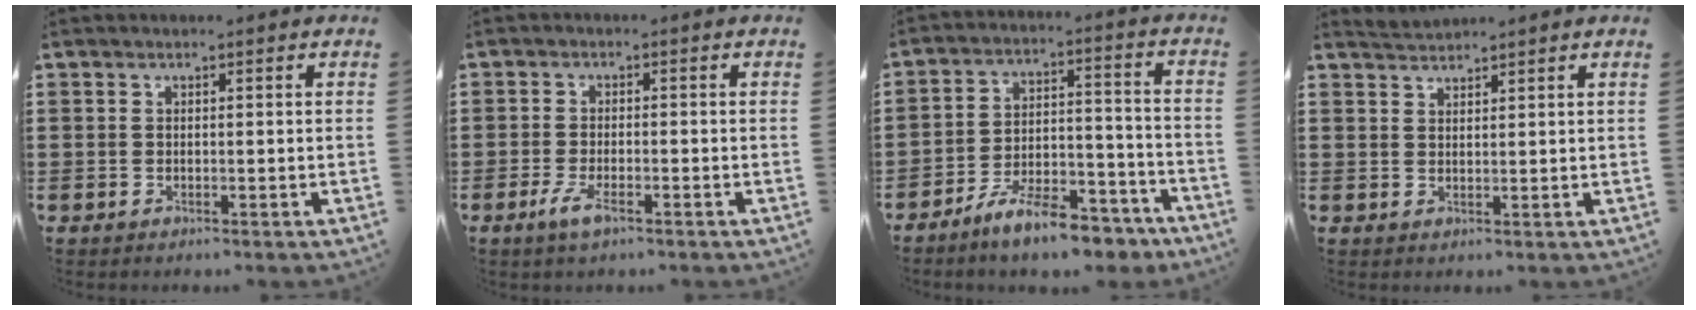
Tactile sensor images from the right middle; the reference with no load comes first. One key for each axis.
{"total": 3.3, "fx": -1.6, "fy": 0.9, "fz": 2.7, "tx": -0.065, "ty": -0.009, "tz": -0.036}
{"total": 10.3, "fx": -8.9, "fy": 1.9, "fz": 5.0, "tx": -0.082, "ty": 0.029, "tz": -0.166}
{"total": 1.9, "fx": 1.9, "fy": -0.1, "fz": -0.1, "tx": -0.004, "ty": 0.000, "tz": 0.038}